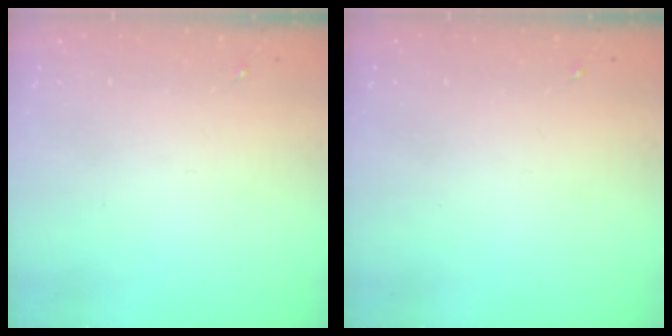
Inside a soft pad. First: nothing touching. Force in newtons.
{"total": 0.0}